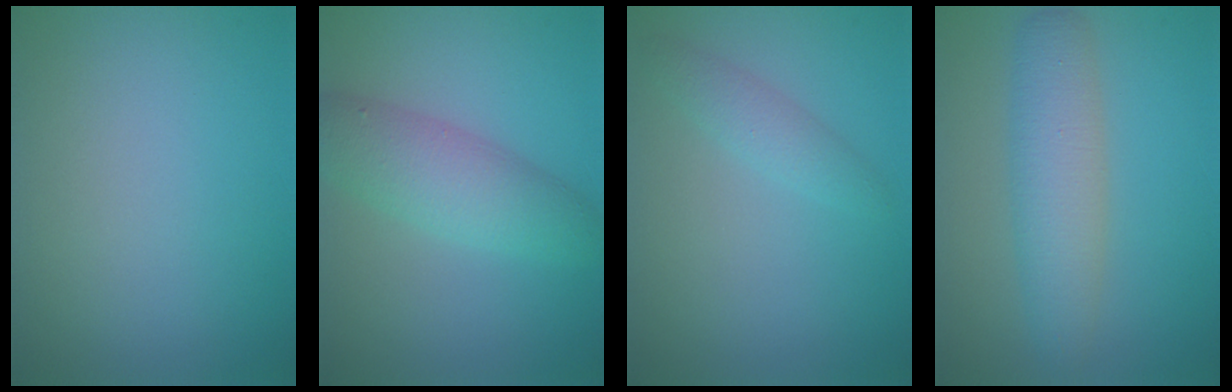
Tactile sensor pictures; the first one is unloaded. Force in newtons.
{"total": 4.6, "press": 4.6, "slide": 0.1}
{"total": 1.7, "press": 1.7, "slide": 0.0}
{"total": 4.3, "press": 4.3, "slide": 0.0}